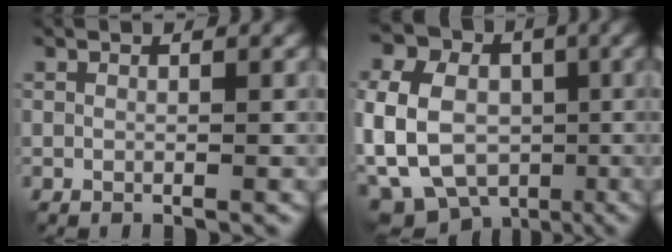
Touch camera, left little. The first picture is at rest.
{"total": 16.6, "force": [-1.3, 14.2, 8.5], "torque": [-0.215, 0.010, -0.054]}